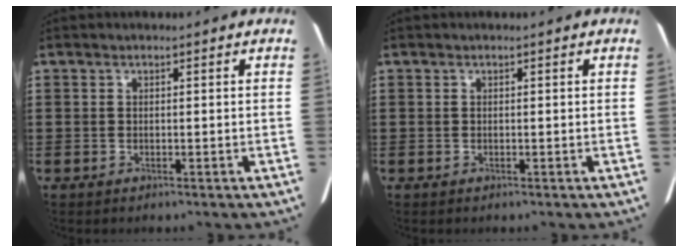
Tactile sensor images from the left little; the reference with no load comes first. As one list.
[{"total": 0.0}]